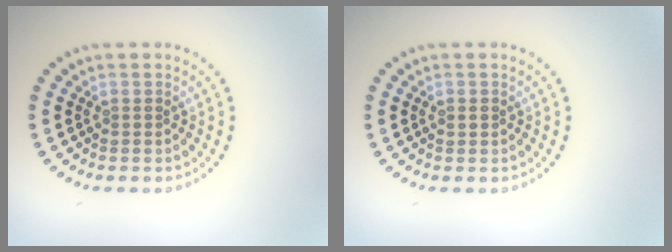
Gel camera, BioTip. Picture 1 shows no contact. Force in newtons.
{"total": 0.9, "press": 0.9, "slide": 0.1}